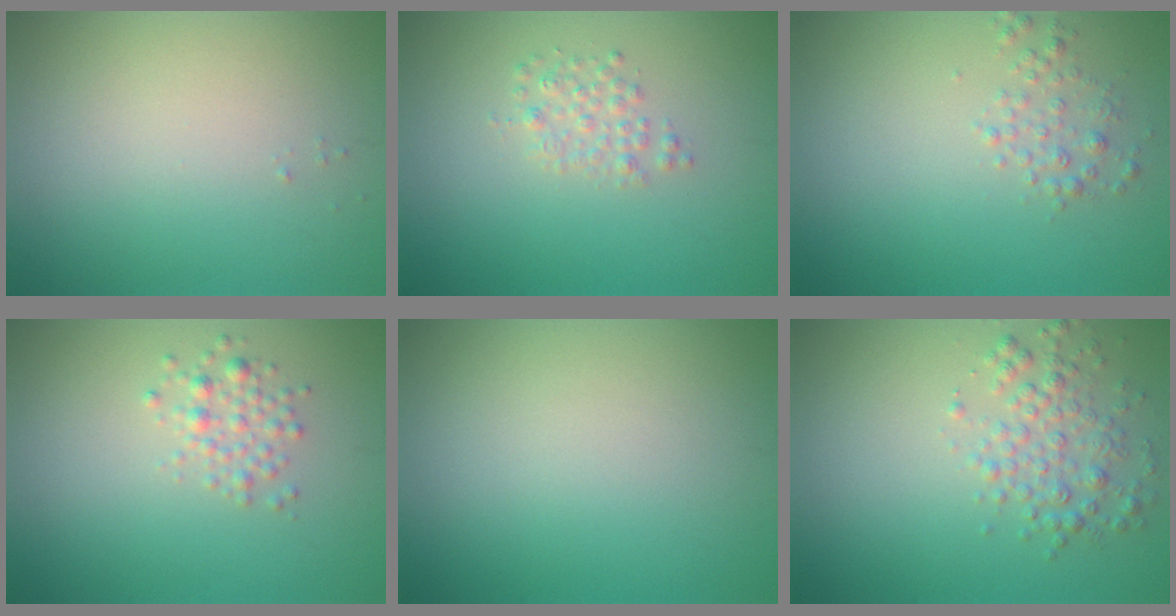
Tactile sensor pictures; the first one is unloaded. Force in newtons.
{"total": 1.5, "press": 1.5, "slide": 0.0}
{"total": 1.5, "press": 1.5, "slide": 0.0}
{"total": 1.7, "press": 1.7, "slide": 0.1}
{"total": 0.0}
{"total": 2.9, "press": 2.9, "slide": 0.1}